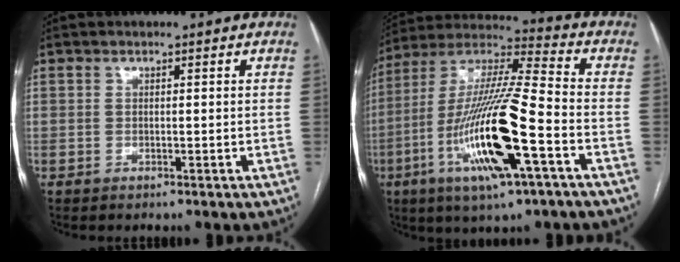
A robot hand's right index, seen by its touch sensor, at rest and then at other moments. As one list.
[{"total": 20.2, "force": [-6.9, 1.8, 18.9], "torque": [-0.397, -0.022, -0.128]}]